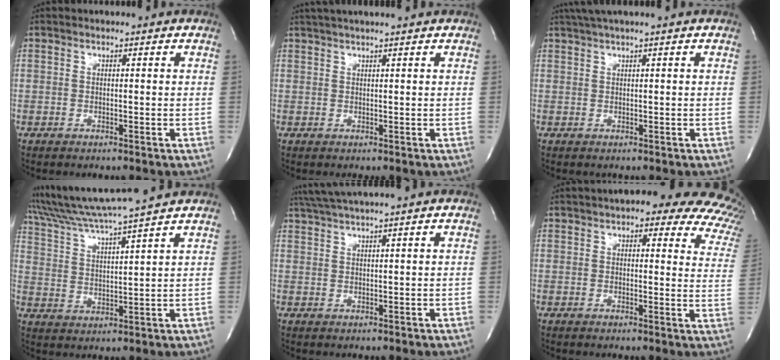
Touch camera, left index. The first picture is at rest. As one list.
[{"total": 6.7, "force": [5.7, -0.2, 3.5], "torque": [-0.059, 0.029, 0.080]}, {"total": 2.7, "force": [1.9, -0.7, 1.7], "torque": [-0.037, 0.016, 0.041]}, {"total": 12.0, "force": [10.5, -2.0, 5.4], "torque": [-0.107, 0.009, 0.183]}, {"total": 4.2, "force": [3.3, -1.4, 2.0], "torque": [-0.045, 0.012, 0.070]}, {"total": 18.7, "force": [13.7, 5.8, 11.3], "torque": [-0.124, 0.011, 0.134]}]